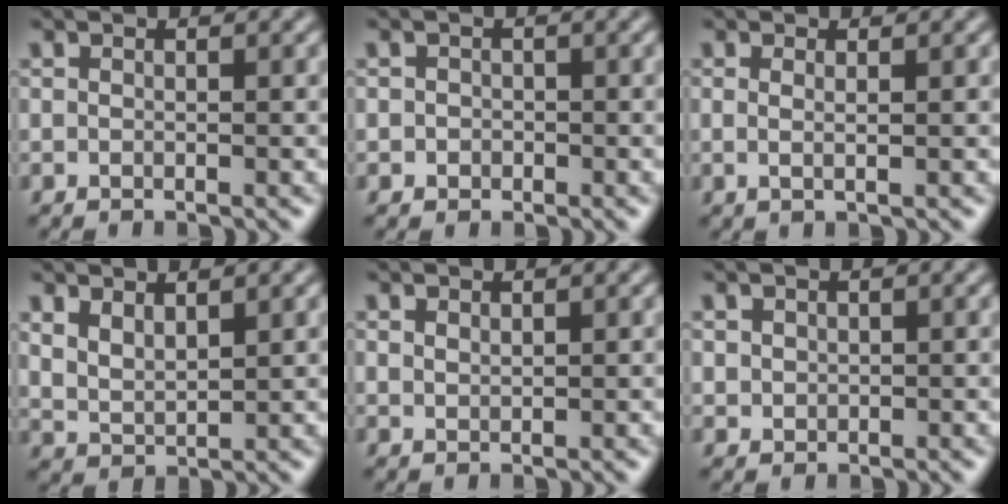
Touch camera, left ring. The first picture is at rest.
{"total": 0.9, "force": [-0.1, 0.9, 0.1], "torque": [0.007, -0.004, -0.004]}
{"total": 1.0, "force": [0.2, 0.2, 0.9], "torque": [-0.015, -0.004, 0.000]}
{"total": 2.5, "force": [1.8, 1.1, 1.4], "torque": [-0.034, -0.006, 0.040]}
{"total": 0.7, "force": [0.6, 0.3, 0.2], "torque": [-0.004, -0.001, 0.014]}
{"total": 0.9, "force": [0.3, 0.8, 0.1], "torque": [0.001, -0.005, 0.011]}